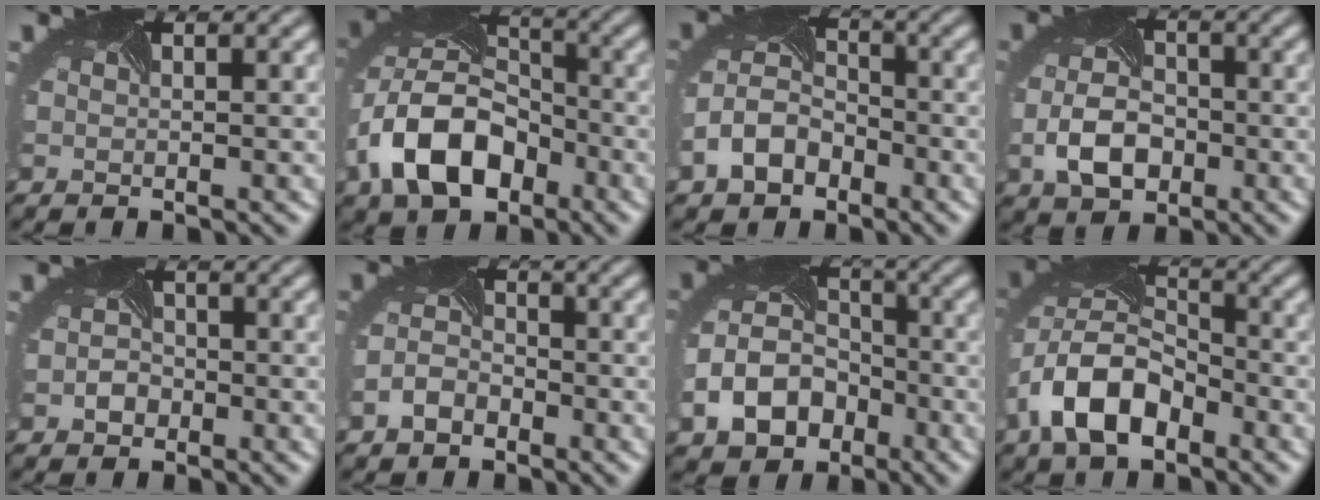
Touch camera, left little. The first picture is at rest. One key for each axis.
{"total": 9.9, "fx": -4.1, "fy": 6.5, "fz": 6.3, "tx": -0.135, "ty": -0.010, "tz": -0.078}
{"total": 4.8, "fx": -2.7, "fy": 3.2, "fz": 2.3, "tx": -0.053, "ty": -0.007, "tz": -0.055}
{"total": 4.9, "fx": -1.5, "fy": 3.3, "fz": 3.4, "tx": -0.078, "ty": -0.013, "tz": -0.028}
{"total": 1.6, "fx": -0.8, "fy": 1.2, "fz": 0.5, "tx": -0.010, "ty": -0.005, "tz": -0.017}
{"total": 2.7, "fx": -1.8, "fy": 1.7, "fz": 1.1, "tx": -0.027, "ty": -0.004, "tz": -0.036}
{"total": 6.9, "fx": -3.3, "fy": 5.0, "fz": 3.5, "tx": -0.075, "ty": -0.020, "tz": -0.056}
{"total": 8.1, "fx": -3.8, "fy": 4.7, "fz": 5.4, "tx": -0.116, "ty": -0.006, "tz": -0.078}